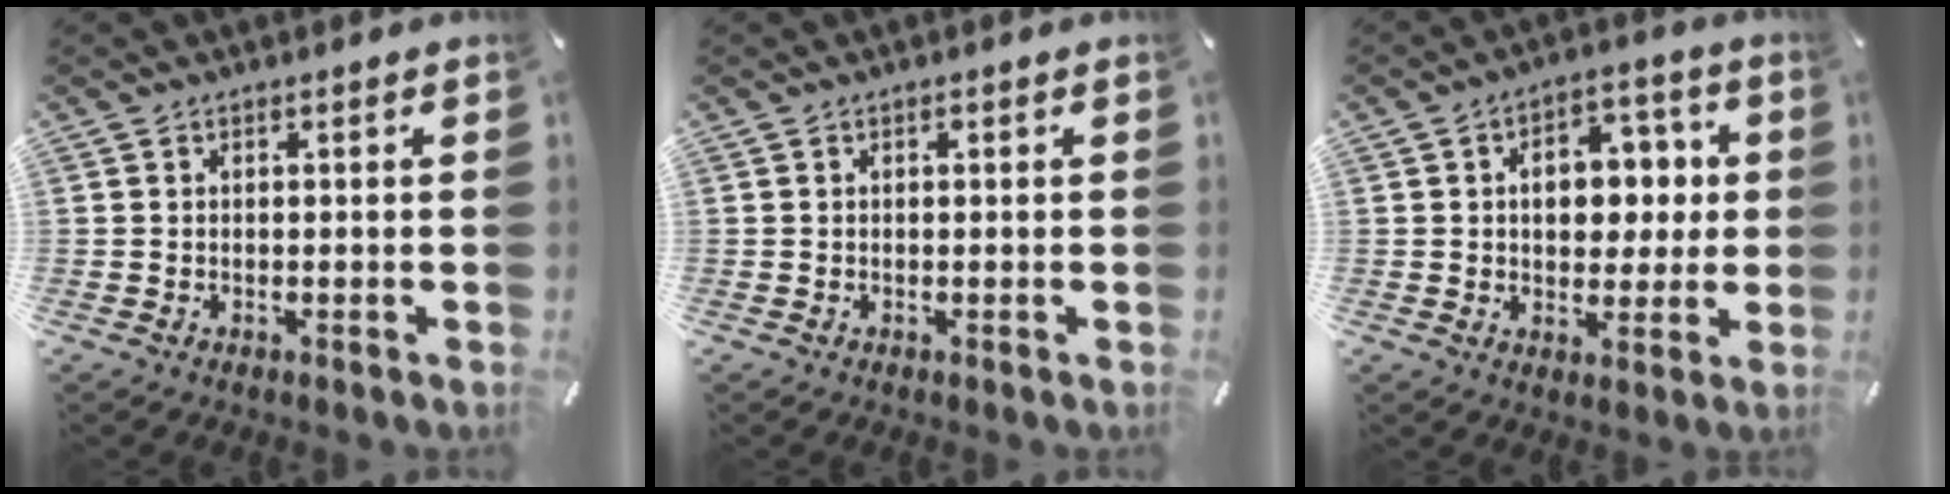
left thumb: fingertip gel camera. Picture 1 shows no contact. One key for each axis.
{"total": 0.0}
{"total": 10.9, "fx": 1.3, "fy": 8.1, "fz": 7.3, "tx": -0.086, "ty": -0.001, "tz": 0.018}